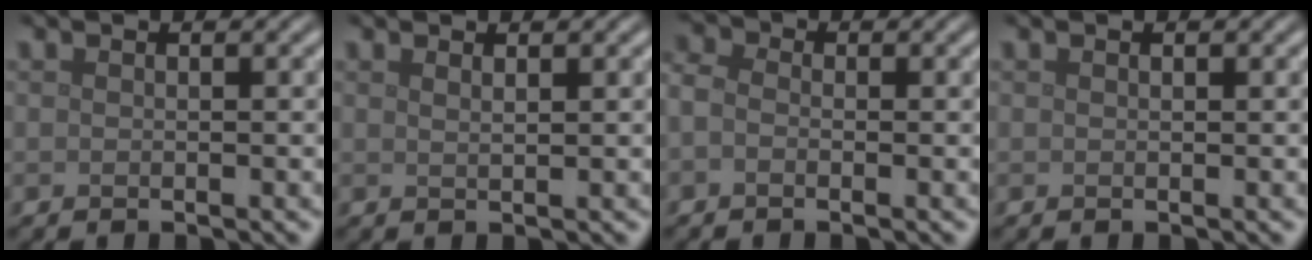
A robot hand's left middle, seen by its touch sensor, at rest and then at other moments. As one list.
[{"total": 0.8, "force": [0.6, 0.2, 0.5], "torque": [0.001, 0.000, 0.006]}, {"total": 2.0, "force": [-0.4, 1.5, 1.2], "torque": [-0.032, 0.004, -0.023]}, {"total": 0.0}]